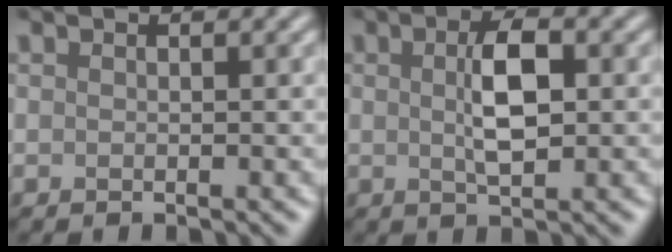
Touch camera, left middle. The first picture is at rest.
{"total": 4.0, "force": [0.4, 1.6, 3.7], "torque": [-0.075, 0.003, 0.007]}